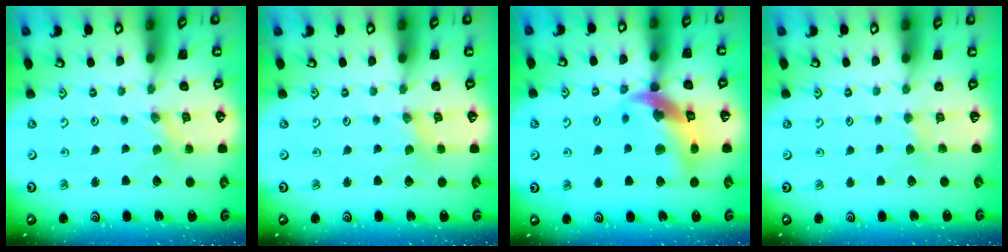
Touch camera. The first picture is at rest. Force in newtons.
{"total": 0.0}
{"total": 15.8, "press": 15.6, "slide": 2.1}
{"total": 2.0, "press": 2.0, "slide": 0.3}